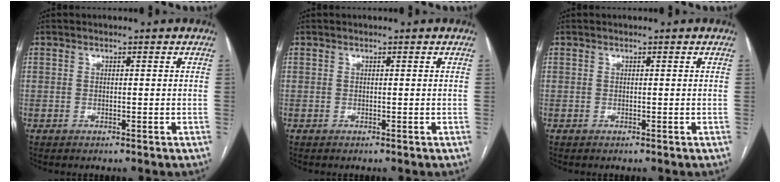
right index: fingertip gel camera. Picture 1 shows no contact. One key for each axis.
{"total": 0.0}
{"total": 0.0}